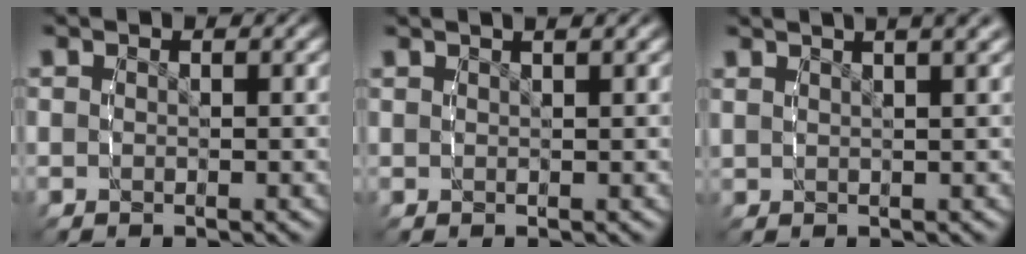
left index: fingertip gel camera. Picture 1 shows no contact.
{"total": 1.9, "force": [1.6, 0.1, 1.0], "torque": [-0.011, 0.007, 0.025]}
{"total": 4.5, "force": [3.0, 1.4, 3.0], "torque": [-0.035, 0.020, 0.044]}